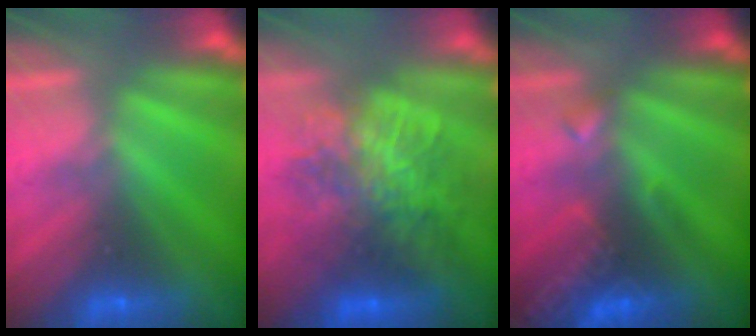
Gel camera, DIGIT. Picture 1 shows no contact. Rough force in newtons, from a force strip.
{"total": 7.5}
{"total": 2.6}